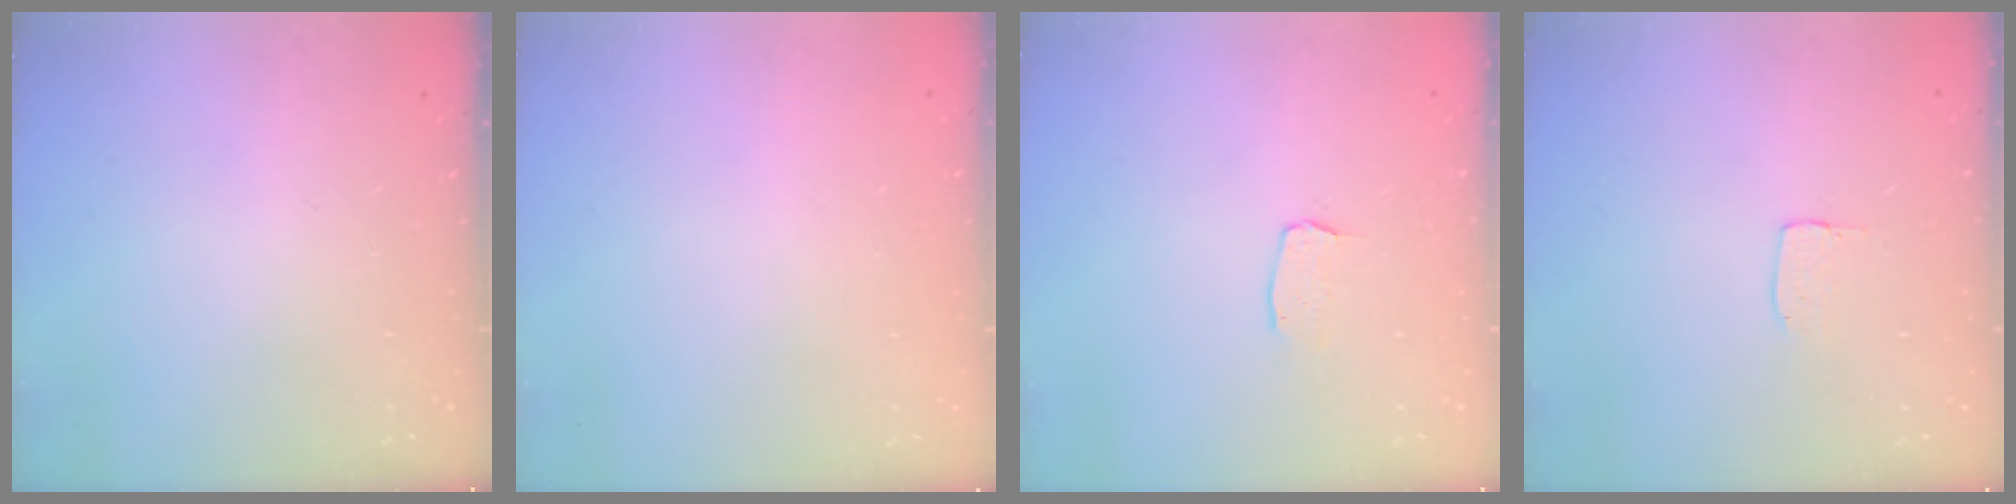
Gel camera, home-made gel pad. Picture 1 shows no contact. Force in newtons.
{"total": 0.0}
{"total": 2.9, "press": 2.9, "slide": 0.2}
{"total": 3.1, "press": 3.1, "slide": 0.2}